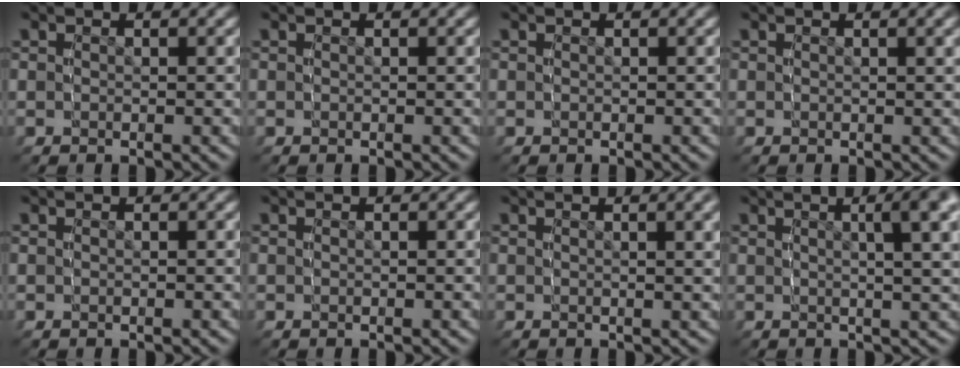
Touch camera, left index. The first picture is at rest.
{"total": 0.0}
{"total": 0.0}
{"total": 0.8, "force": [0.3, -0.7, -0.3], "torque": [0.003, 0.008, 0.002]}
{"total": 0.0}
{"total": 0.0}
{"total": 1.6, "force": [0.5, -1.2, -0.8], "torque": [0.010, 0.014, 0.005]}
{"total": 1.9, "force": [0.6, -0.7, 1.6], "torque": [0.006, 0.028, 0.009]}